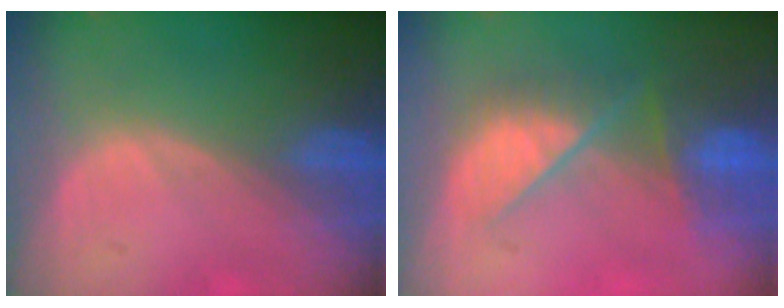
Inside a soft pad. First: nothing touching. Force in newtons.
{"total": 8.5, "press": 7.5, "slide": 4.1}